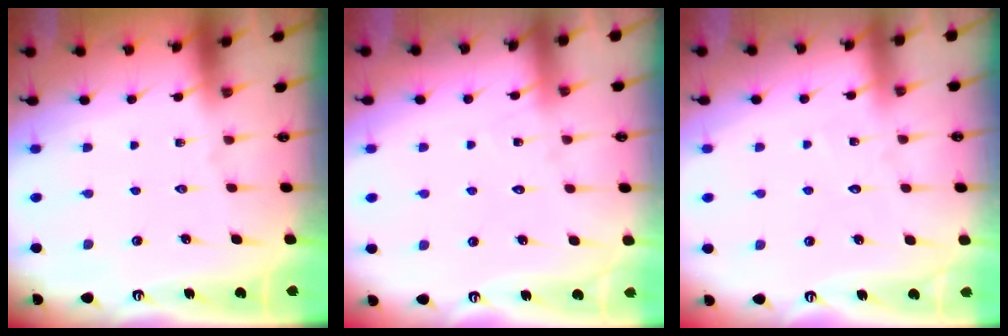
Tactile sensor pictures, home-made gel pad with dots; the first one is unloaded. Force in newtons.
{"total": 5.8, "press": 5.8, "slide": 0.5}
{"total": 3.6, "press": 3.5, "slide": 0.3}